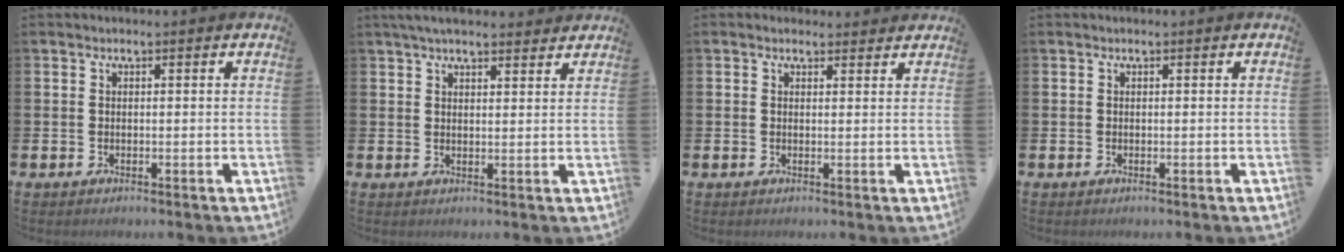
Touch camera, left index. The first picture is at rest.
{"total": 3.6, "force": [3.3, 0.7, 1.2], "torque": [-0.030, -0.007, 0.061]}
{"total": 1.2, "force": [1.1, 0.5, 0.0], "torque": [0.006, 0.000, 0.018]}
{"total": 0.0}